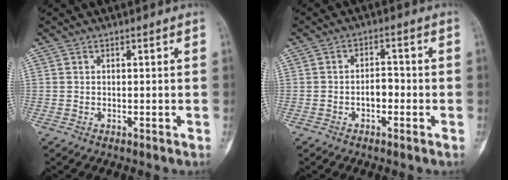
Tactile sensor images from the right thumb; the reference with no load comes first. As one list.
[{"total": 3.2, "force": [-1.1, 1.9, 2.3], "torque": [-0.025, 0.017, -0.022]}]